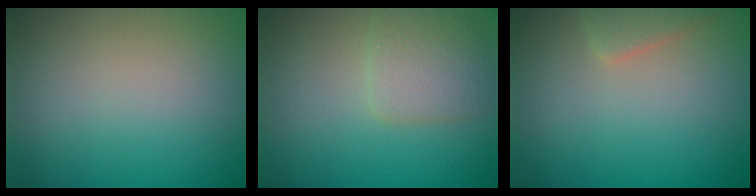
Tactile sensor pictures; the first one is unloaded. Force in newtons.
{"total": 2.5, "press": 2.5, "slide": 0.1}
{"total": 1.7, "press": 1.7, "slide": 0.1}